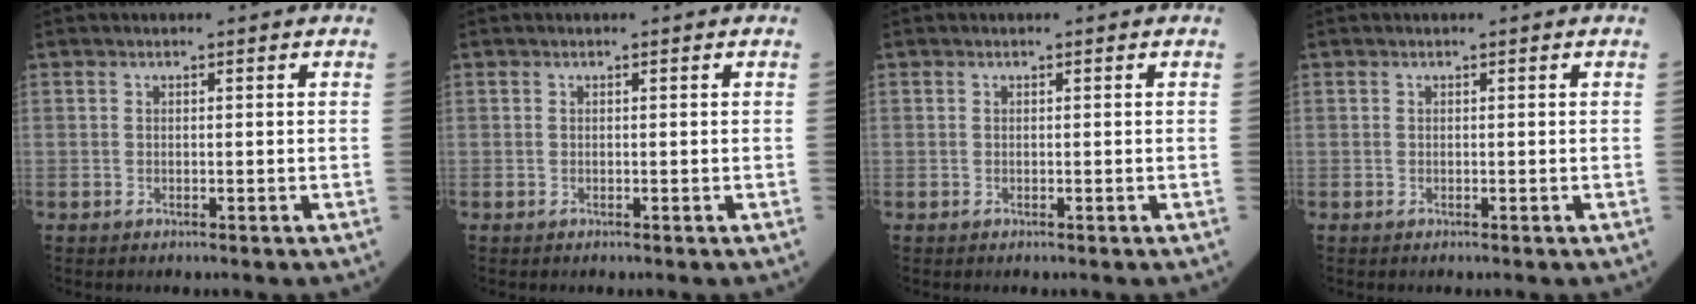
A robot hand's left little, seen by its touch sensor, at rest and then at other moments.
{"total": 0.0}
{"total": 0.0}
{"total": 0.0}